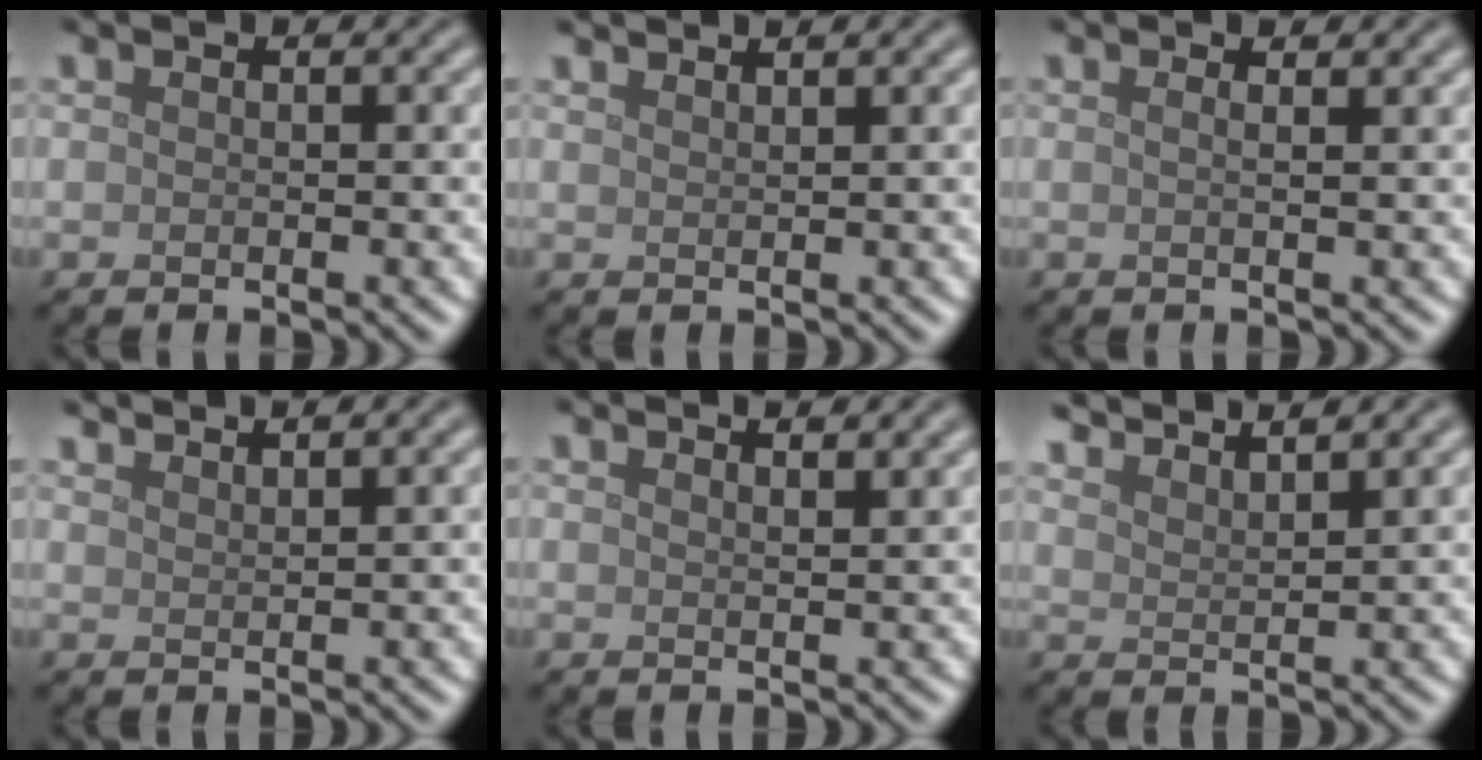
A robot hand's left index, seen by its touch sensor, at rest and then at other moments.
{"total": 1.7, "force": [1.6, 0.4, 0.6], "torque": [0.003, 0.000, 0.013]}
{"total": 2.4, "force": [1.2, 1.1, 1.8], "torque": [-0.007, 0.009, -0.015]}
{"total": 2.7, "force": [2.5, 0.5, 0.9], "torque": [0.005, 0.002, 0.027]}
{"total": 2.5, "force": [2.1, 0.8, 1.2], "torque": [0.002, 0.013, 0.008]}
{"total": 5.5, "force": [5.1, 1.0, 1.8], "torque": [-0.016, 0.015, 0.060]}